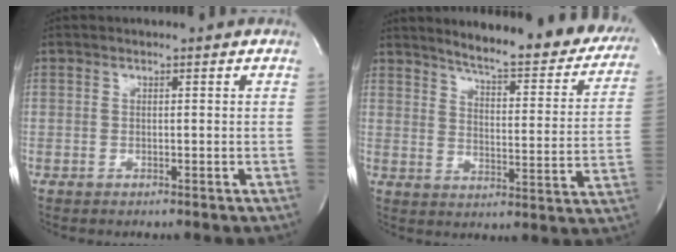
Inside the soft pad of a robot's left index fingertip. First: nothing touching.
{"total": 22.1, "force": [19.2, 4.0, 10.0], "torque": [-0.124, -0.054, 0.228]}